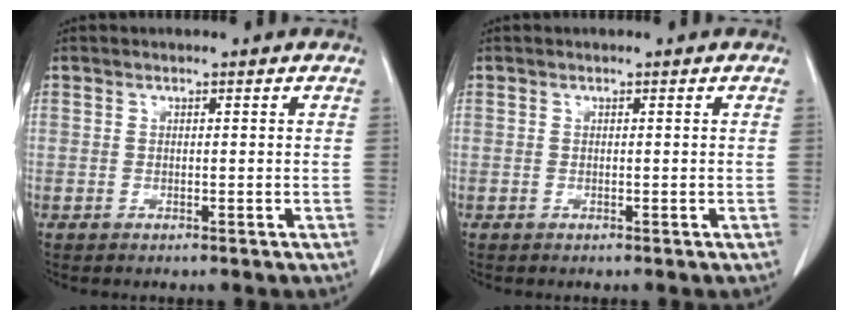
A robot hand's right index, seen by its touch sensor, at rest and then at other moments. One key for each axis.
{"total": 0.0}